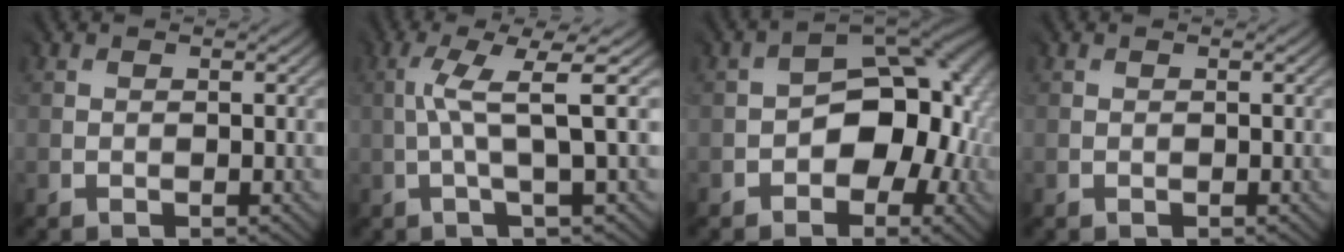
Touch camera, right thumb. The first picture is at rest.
{"total": 5.8, "force": [0.2, 0.4, 5.8], "torque": [-0.108, 0.017, 0.006]}
{"total": 10.1, "force": [-2.0, 6.8, 7.2], "torque": [-0.069, 0.003, -0.036]}
{"total": 0.0}